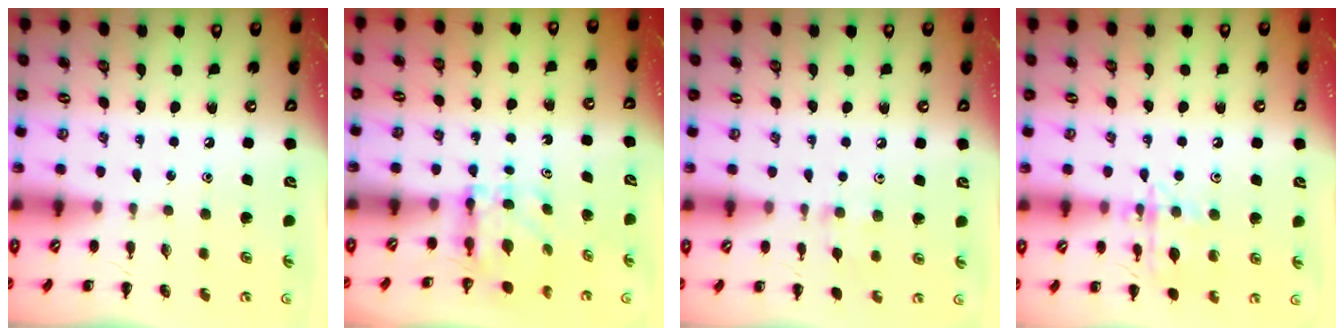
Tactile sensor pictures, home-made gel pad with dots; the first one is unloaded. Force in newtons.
{"total": 6.0, "press": 5.9, "slide": 0.8}
{"total": 6.5, "press": 6.2, "slide": 2.0}
{"total": 13.7, "press": 13.7, "slide": 1.3}